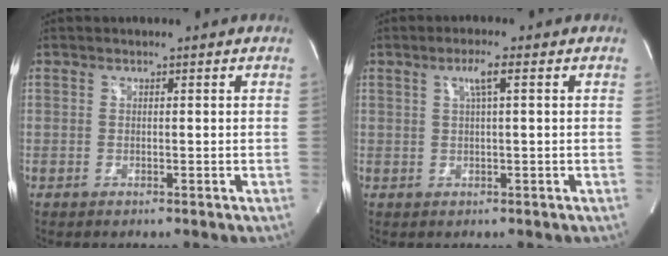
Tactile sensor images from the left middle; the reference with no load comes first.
{"total": 2.7, "force": [1.0, -0.1, 2.5], "torque": [-0.050, 0.003, 0.018]}